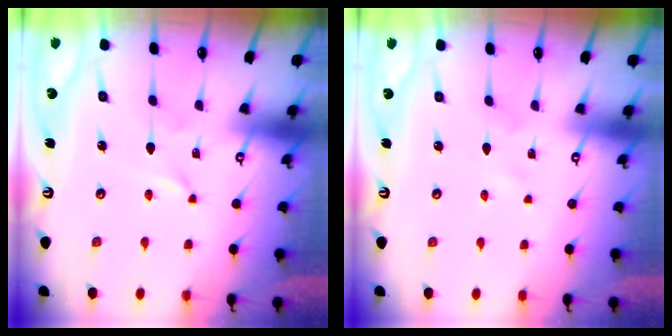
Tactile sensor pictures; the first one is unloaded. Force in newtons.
{"total": 0.6, "press": 0.6, "slide": 0.1}